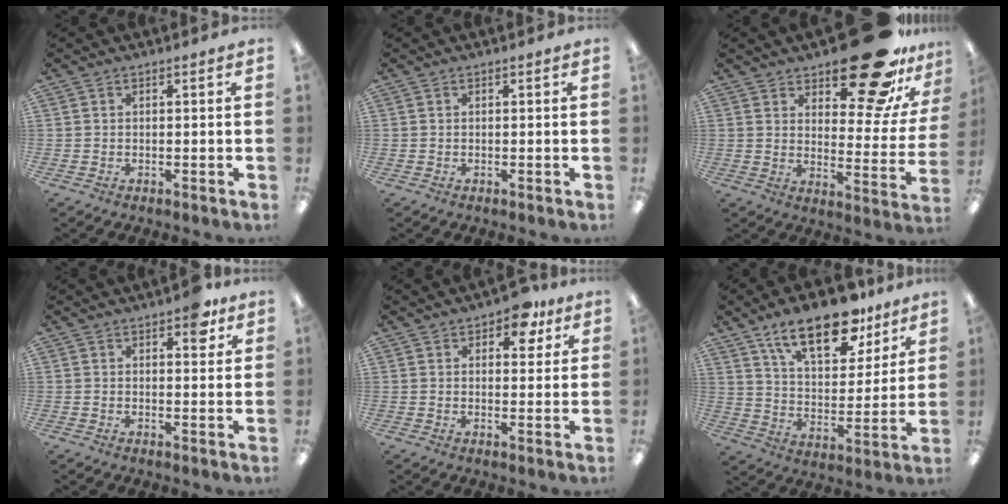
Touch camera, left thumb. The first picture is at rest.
{"total": 0.0}
{"total": 23.1, "force": [16.8, 8.5, 13.3], "torque": [-0.161, -0.109, 0.272]}
{"total": 5.9, "force": [3.5, 2.8, 3.9], "torque": [-0.035, -0.009, 0.052]}
{"total": 7.7, "force": [4.7, 4.1, 4.5], "torque": [-0.042, -0.018, 0.077]}
{"total": 19.3, "force": [13.2, 8.4, 11.4], "torque": [-0.180, -0.066, 0.224]}